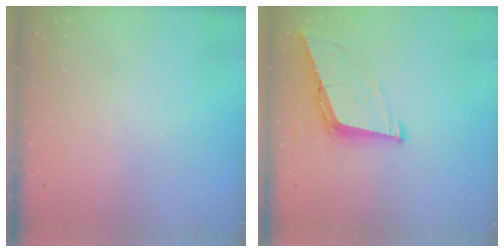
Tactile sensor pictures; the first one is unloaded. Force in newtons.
{"total": 9.2, "press": 8.7, "slide": 2.9}